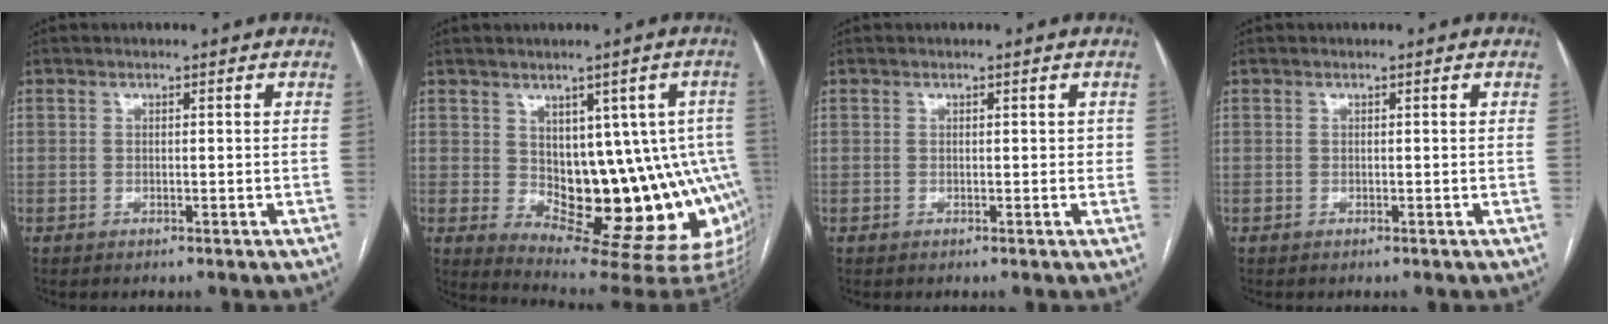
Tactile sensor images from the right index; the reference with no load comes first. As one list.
[{"total": 15.6, "force": [-0.8, 7.5, 13.6], "torque": [-0.124, 0.018, 0.008]}, {"total": 1.0, "force": [0.2, 0.6, 0.7], "torque": [-0.009, 0.003, 0.004]}, {"total": 0.0}]